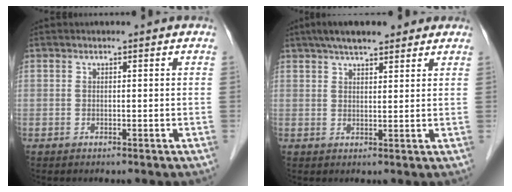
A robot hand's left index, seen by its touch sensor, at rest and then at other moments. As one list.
[{"total": 8.2, "force": [6.2, 2.2, 4.8], "torque": [-0.069, 0.035, 0.098]}]